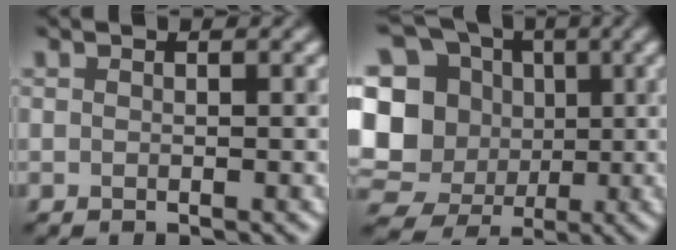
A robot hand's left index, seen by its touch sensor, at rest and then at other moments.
{"total": 16.7, "force": [0.8, 15.5, 6.1], "torque": [-0.181, 0.026, -0.008]}